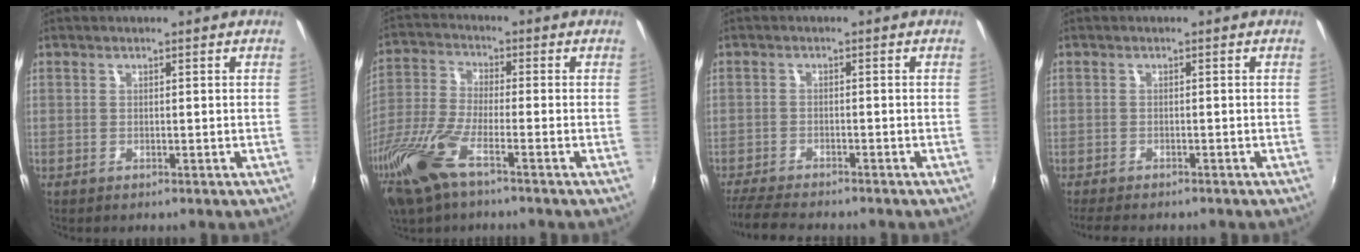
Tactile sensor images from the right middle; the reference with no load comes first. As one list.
[{"total": 12.8, "force": [-7.8, 3.3, 9.7], "torque": [-0.217, -0.032, -0.158]}, {"total": 7.9, "force": [-7.2, 1.1, 3.2], "torque": [-0.088, -0.024, -0.123]}, {"total": 5.6, "force": [-4.8, 1.2, 2.5], "torque": [-0.057, -0.019, -0.077]}]